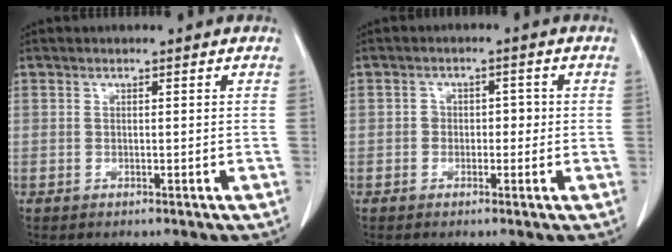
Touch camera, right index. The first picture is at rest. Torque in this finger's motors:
{"motor_torque": [0.17, -0.15, 0.02, 0.02]}